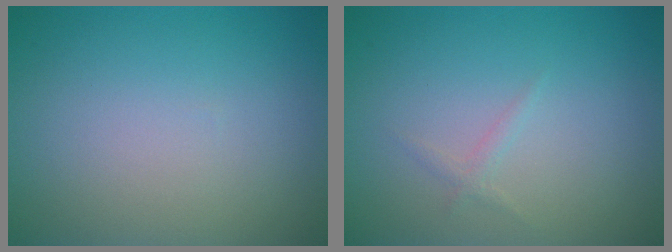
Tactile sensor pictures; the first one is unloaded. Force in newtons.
{"total": 0.7, "press": 0.7, "slide": 0.0}